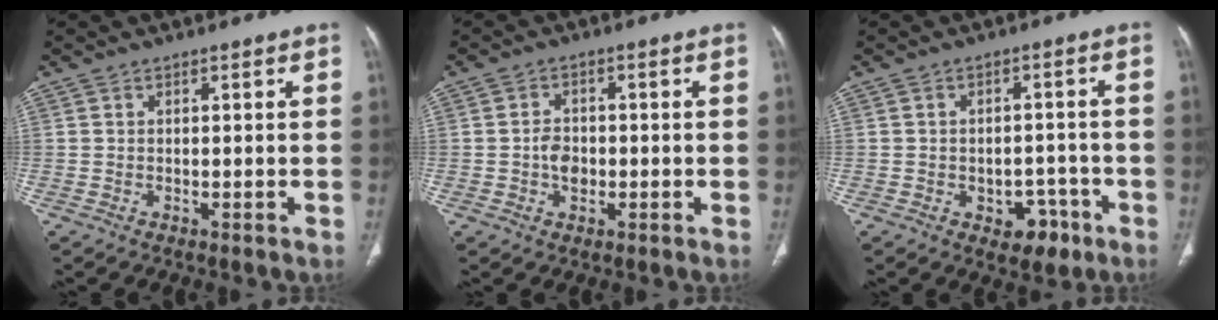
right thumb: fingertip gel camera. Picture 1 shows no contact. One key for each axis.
{"total": 3.7, "fx": -0.7, "fy": 2.7, "fz": 2.4, "tx": -0.033, "ty": 0.009, "tz": -0.013}
{"total": 6.0, "fx": -2.9, "fy": 4.1, "fz": 3.4, "tx": -0.015, "ty": 0.026, "tz": -0.031}